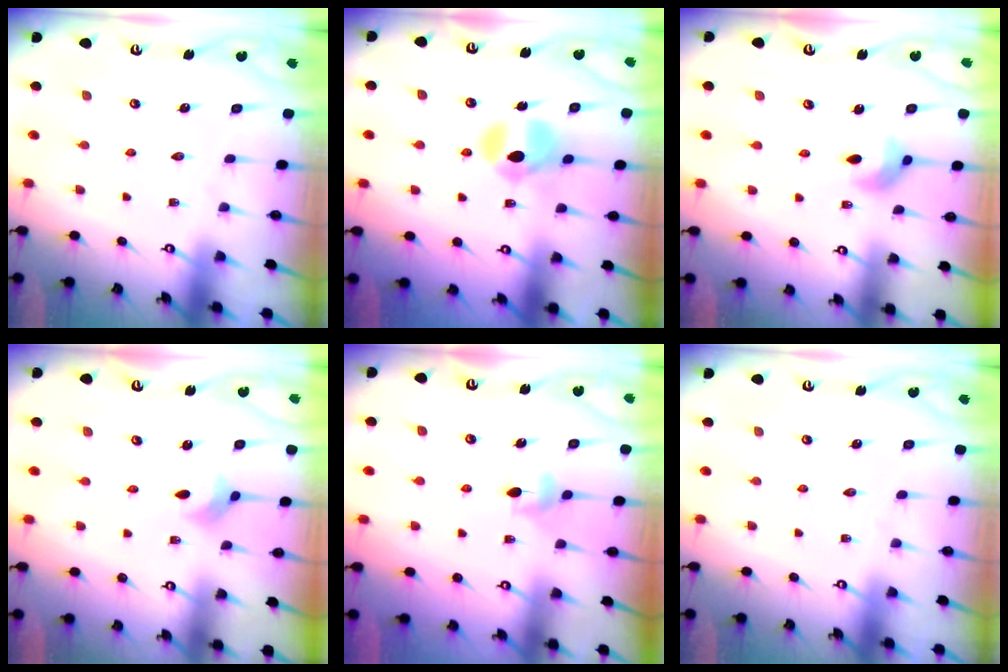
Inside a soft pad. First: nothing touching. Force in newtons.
{"total": 9.9, "press": 9.9, "slide": 0.8}
{"total": 7.9, "press": 7.6, "slide": 2.1}
{"total": 2.8, "press": 2.7, "slide": 0.6}
{"total": 4.9, "press": 4.8, "slide": 0.7}
{"total": 0.0}